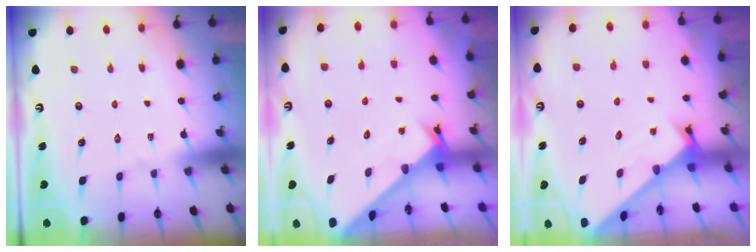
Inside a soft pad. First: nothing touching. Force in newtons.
{"total": 2.5, "press": 2.5, "slide": 0.2}
{"total": 1.8, "press": 1.8, "slide": 0.1}